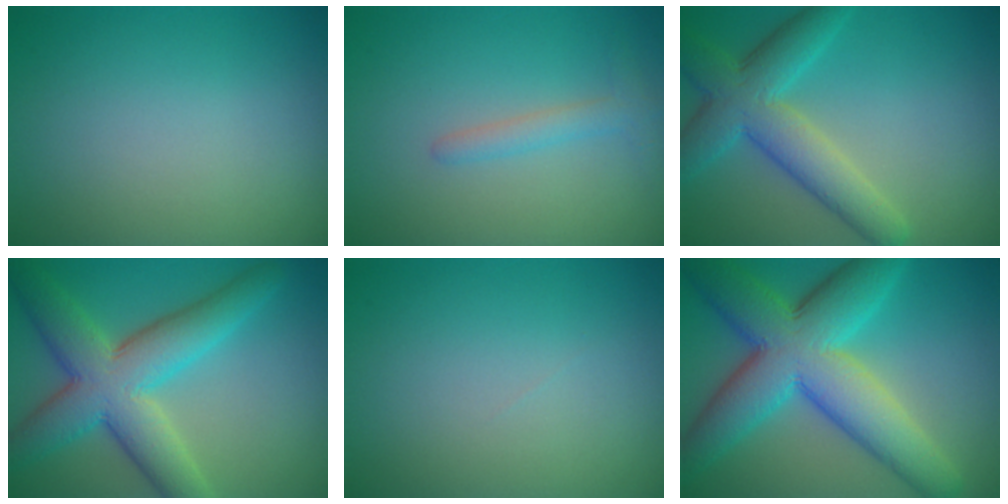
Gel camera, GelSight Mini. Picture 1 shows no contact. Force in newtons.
{"total": 1.7, "press": 1.7, "slide": 0.1}
{"total": 6.4, "press": 6.4, "slide": 0.2}
{"total": 8.8, "press": 8.8, "slide": 0.4}
{"total": 0.0}
{"total": 11.1, "press": 11.1, "slide": 0.4}